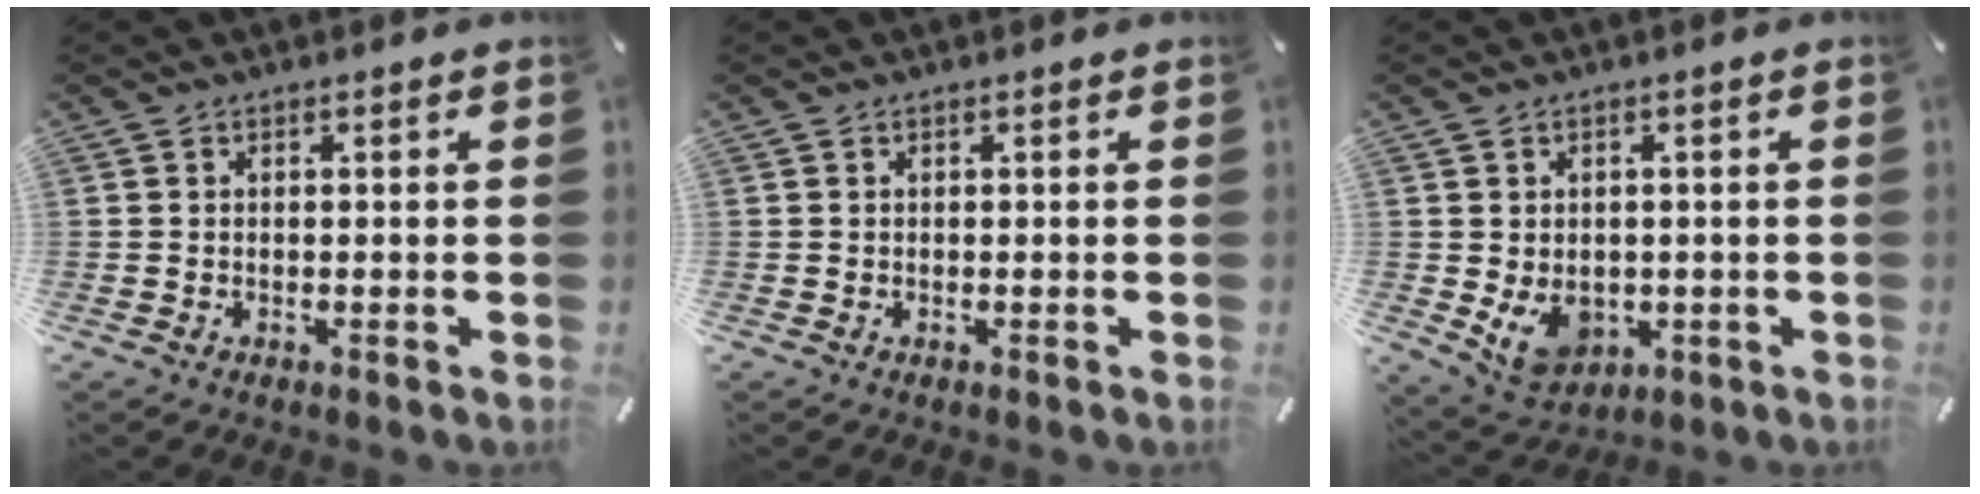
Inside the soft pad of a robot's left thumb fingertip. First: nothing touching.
{"total": 0.0}
{"total": 7.3, "force": [-1.1, 5.9, 4.1], "torque": [-0.070, 0.002, -0.019]}